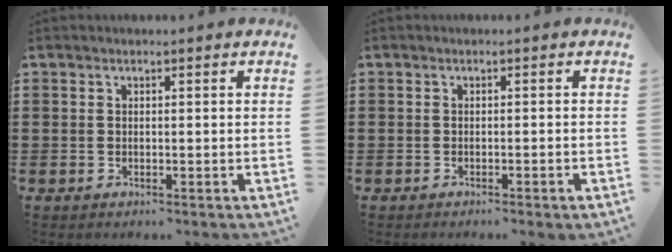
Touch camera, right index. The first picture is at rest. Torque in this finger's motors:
{"motor_torque": [0.29, -0.25, -0.23, -0.03]}